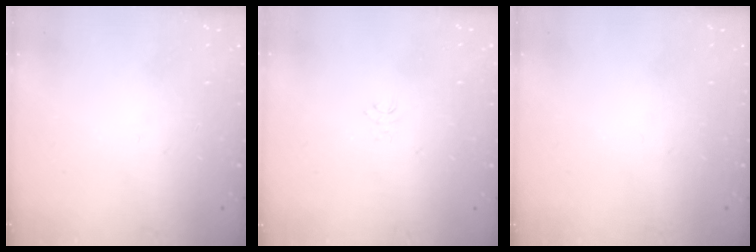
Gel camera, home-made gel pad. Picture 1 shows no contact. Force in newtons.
{"total": 2.9, "press": 2.9, "slide": 0.3}
{"total": 0.0}